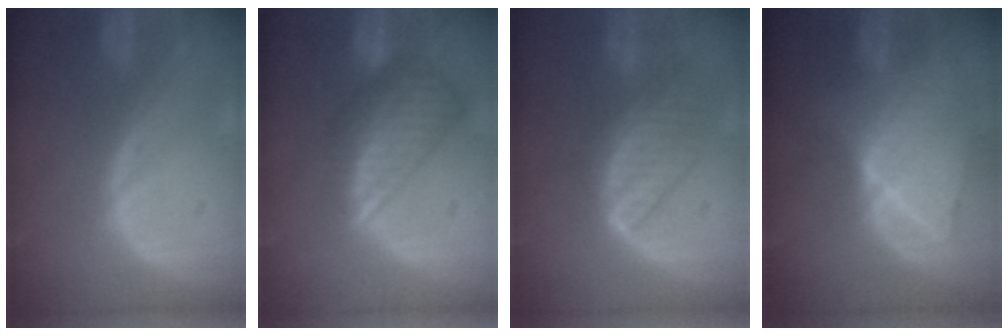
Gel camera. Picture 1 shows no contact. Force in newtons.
{"total": 8.8, "press": 7.6, "slide": 4.4}
{"total": 7.1, "press": 6.5, "slide": 2.8}
{"total": 9.2, "press": 8.3, "slide": 4.0}